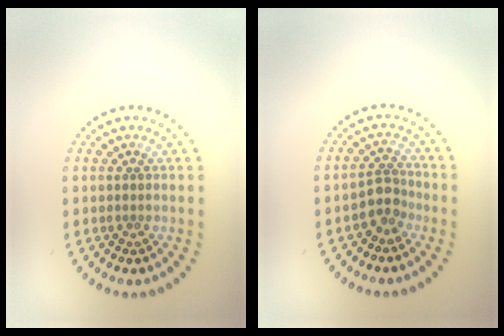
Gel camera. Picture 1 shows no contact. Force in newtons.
{"total": 2.2, "press": 1.8, "slide": 1.3}